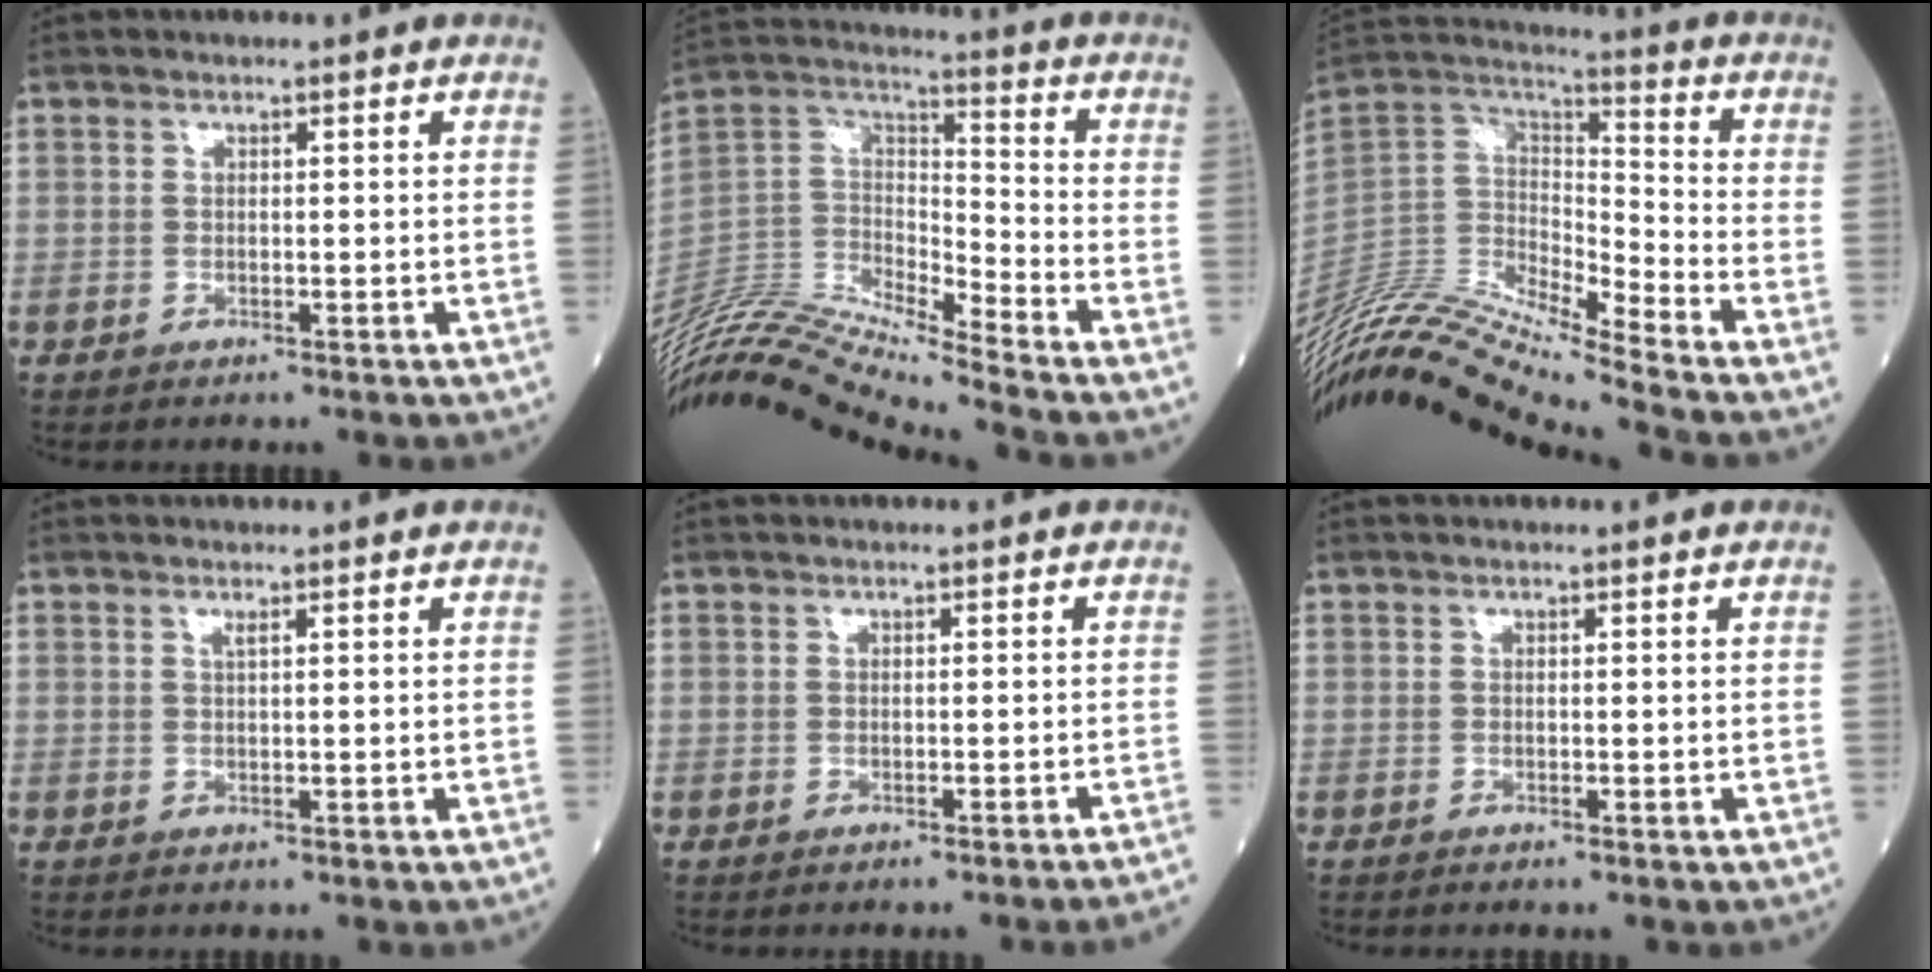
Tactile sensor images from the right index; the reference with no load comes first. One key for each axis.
{"total": 18.6, "fx": -17.4, "fy": -0.8, "fz": 6.6, "tx": -0.128, "ty": 0.032, "tz": -0.326}
{"total": 19.8, "fx": -17.9, "fy": -0.5, "fz": 8.3, "tx": -0.175, "ty": 0.024, "tz": -0.338}
{"total": 0.6, "fx": 0.4, "fy": -0.1, "fz": 0.5, "tx": -0.012, "ty": -0.002, "tz": 0.008}
{"total": 4.7, "fx": -4.2, "fy": -1.3, "fz": 1.5, "tx": -0.008, "ty": -0.012, "tz": -0.046}
{"total": 0.0}